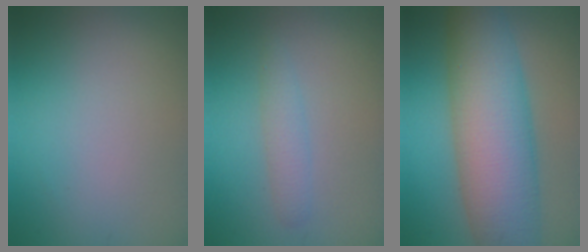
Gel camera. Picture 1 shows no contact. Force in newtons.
{"total": 1.6, "press": 1.6, "slide": 0.2}
{"total": 10.8, "press": 10.8, "slide": 0.3}